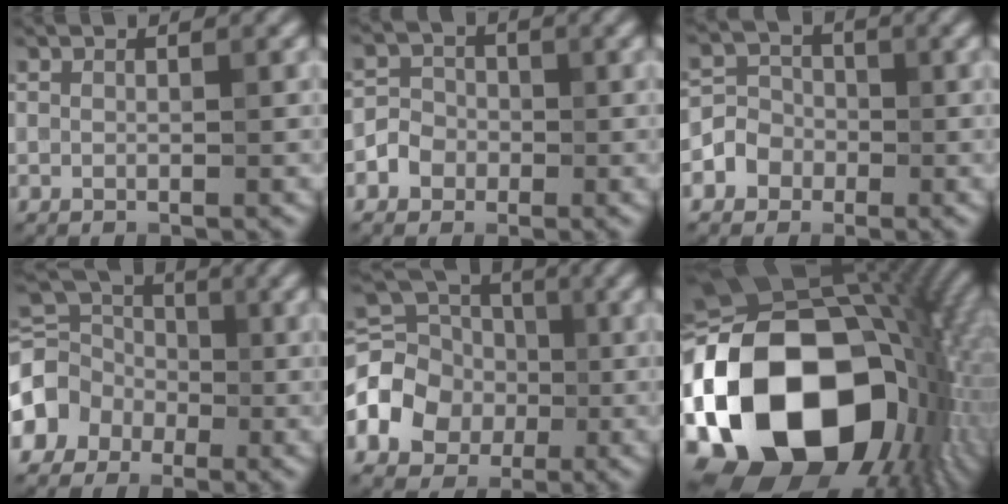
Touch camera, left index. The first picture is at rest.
{"total": 2.5, "force": [-0.9, 2.3, 0.5], "torque": [0.009, 0.003, -0.024]}
{"total": 3.0, "force": [-1.1, 2.8, 0.5], "torque": [0.015, 0.007, -0.031]}
{"total": 8.2, "force": [-2.3, 6.8, 4.0], "torque": [-0.073, 0.011, -0.067]}
{"total": 8.7, "force": [-1.8, 7.1, 4.6], "torque": [-0.085, -0.004, -0.051]}
{"total": 22.1, "force": [-4.2, 15.5, 15.2], "torque": [-0.295, -0.005, -0.065]}